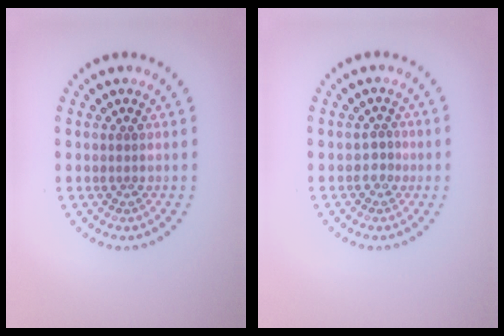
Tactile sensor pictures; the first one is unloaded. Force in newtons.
{"total": 1.0, "press": 0.8, "slide": 0.5}